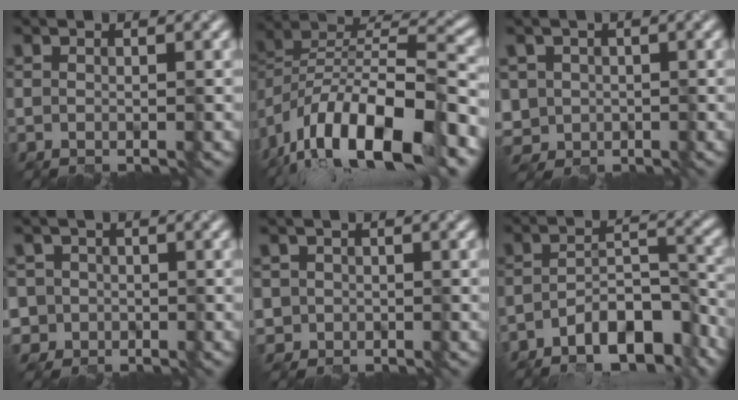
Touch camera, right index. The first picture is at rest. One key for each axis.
{"total": 15.2, "fx": -9.0, "fy": 4.8, "fz": 11.3, "tx": -0.204, "ty": 0.015, "tz": -0.169}
{"total": 3.9, "fx": -0.2, "fy": 3.7, "fz": 0.9, "tx": -0.018, "ty": 0.014, "tz": -0.011}
{"total": 5.2, "fx": -0.2, "fy": 5.1, "fz": 1.2, "tx": -0.023, "ty": 0.027, "tz": -0.041}
{"total": 2.6, "fx": 0.2, "fy": 2.6, "fz": 0.3, "tx": 0.010, "ty": 0.018, "tz": -0.010}
{"total": 8.7, "fx": -5.4, "fy": 3.7, "fz": 5.8, "tx": -0.093, "ty": -0.005, "tz": -0.088}